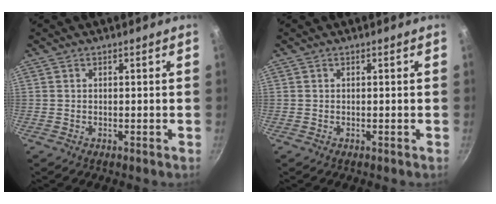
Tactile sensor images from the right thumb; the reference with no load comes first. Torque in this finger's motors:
{"motor_torque": [0.00, 0.00, 0.01, 0.00, 0.00]}